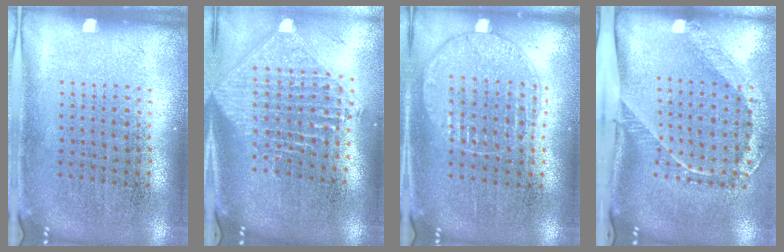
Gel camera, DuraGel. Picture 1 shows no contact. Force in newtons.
{"total": 2.4, "press": 1.9, "slide": 1.5}
{"total": 1.0, "press": 0.9, "slide": 0.2}
{"total": 2.5, "press": 1.6, "slide": 1.9}